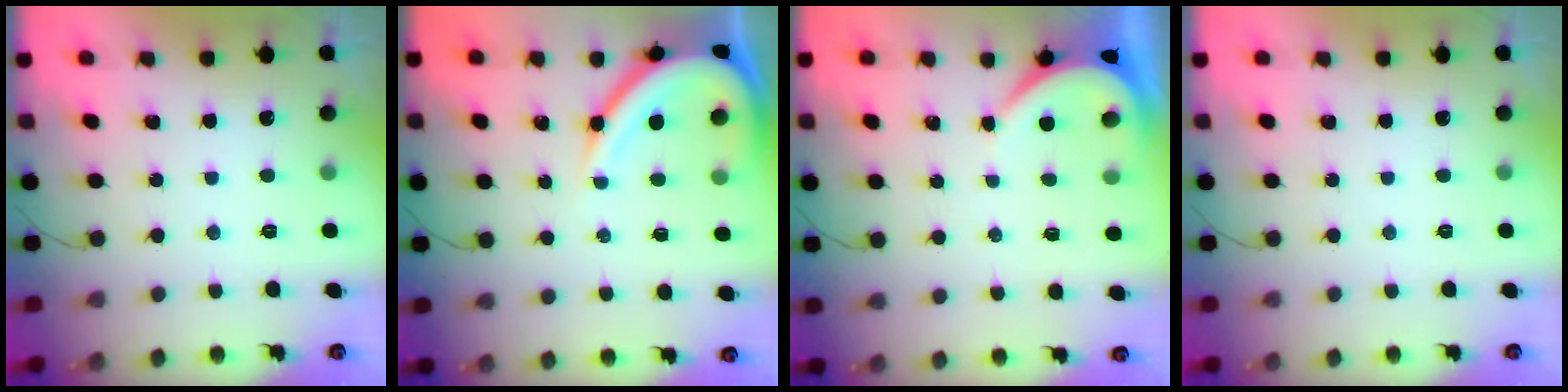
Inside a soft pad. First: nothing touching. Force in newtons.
{"total": 12.3, "press": 12.3, "slide": 1.3}
{"total": 4.0, "press": 3.9, "slide": 0.5}
{"total": 0.0}